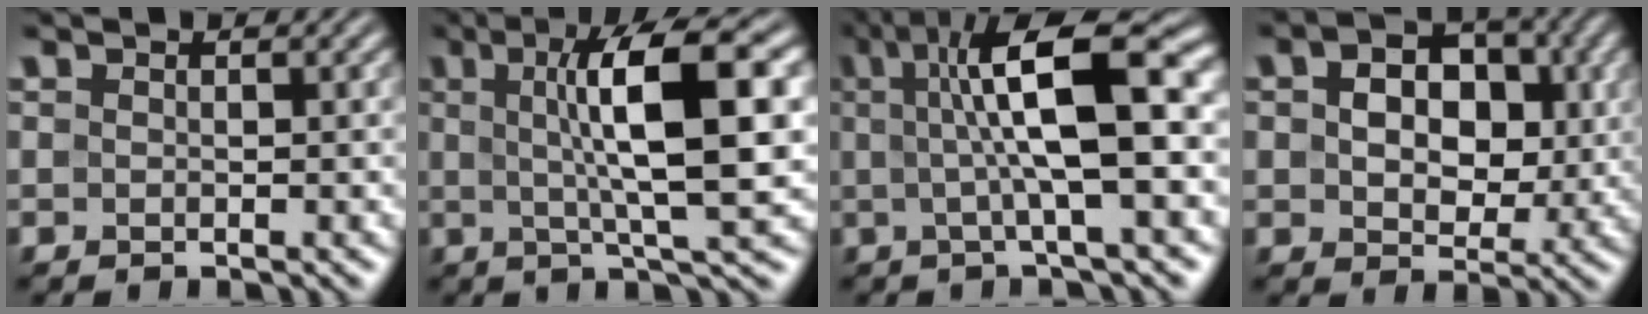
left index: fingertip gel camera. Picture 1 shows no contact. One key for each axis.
{"total": 10.2, "fx": 1.8, "fy": 2.2, "fz": 9.8, "tx": -0.136, "ty": 0.011, "tz": 0.029}
{"total": 10.3, "fx": 1.5, "fy": 2.4, "fz": 9.9, "tx": -0.146, "ty": 0.015, "tz": 0.021}
{"total": 6.9, "fx": 1.2, "fy": 4.9, "fz": 4.7, "tx": -0.075, "ty": 0.000, "tz": 0.015}